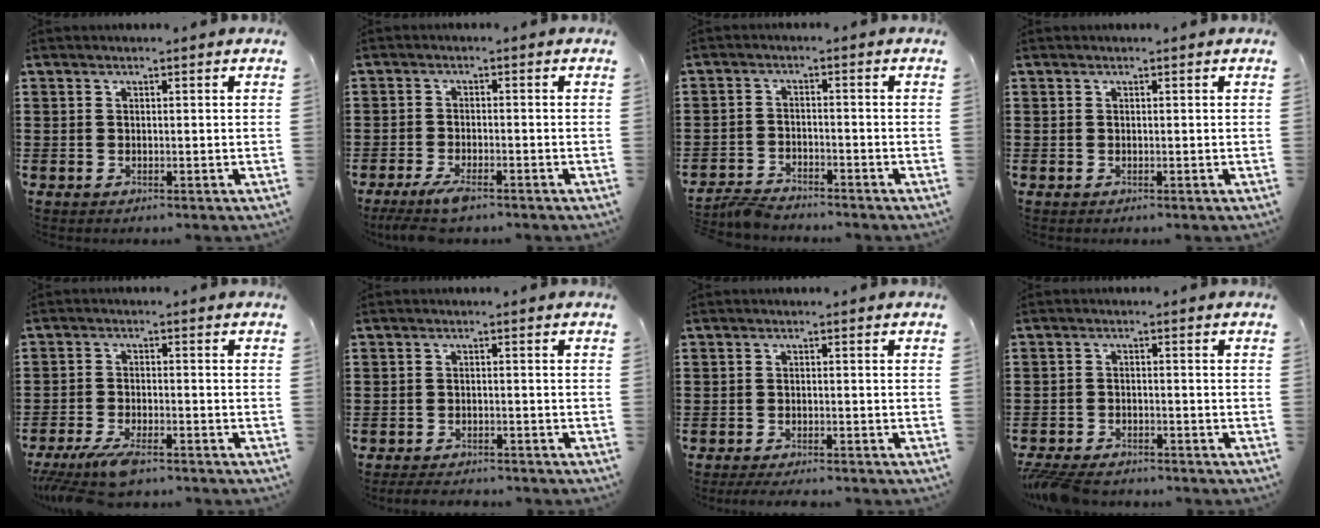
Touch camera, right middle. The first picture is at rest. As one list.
[{"total": 3.8, "force": [-2.7, 0.7, 2.7], "torque": [-0.063, -0.011, -0.053]}, {"total": 3.4, "force": [-3.3, 0.4, 0.3], "torque": [-0.017, 0.003, -0.072]}, {"total": 0.0}, {"total": 5.6, "force": [-4.2, 1.2, 3.5], "torque": [-0.082, -0.014, -0.082]}, {"total": 2.0, "force": [-2.0, 0.1, 0.2], "torque": [-0.010, -0.004, -0.040]}, {"total": 1.5, "force": [-1.5, -0.1, 0.4], "torque": [-0.010, -0.003, -0.026]}, {"total": 3.6, "force": [-3.5, 0.7, 0.9], "torque": [-0.030, -0.002, -0.076]}]